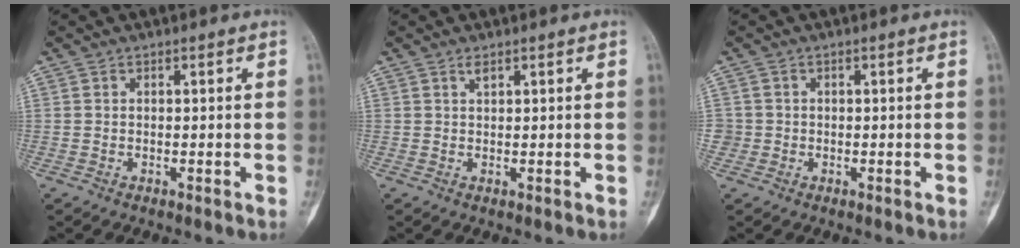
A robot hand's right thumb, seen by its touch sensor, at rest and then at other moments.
{"total": 1.0, "force": [0.7, 0.3, 0.7], "torque": [-0.008, -0.003, 0.013]}
{"total": 1.8, "force": [-0.4, 1.8, 0.0], "torque": [0.013, 0.008, -0.011]}